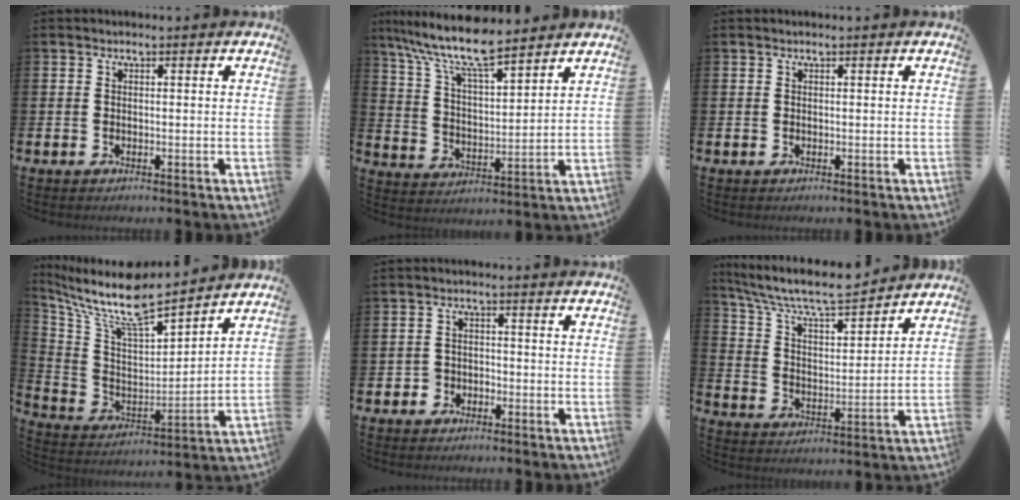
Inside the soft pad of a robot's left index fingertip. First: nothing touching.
{"total": 9.9, "force": [8.6, 1.3, 4.7], "torque": [-0.126, -0.038, 0.151]}
{"total": 0.0}
{"total": 10.4, "force": [9.2, 2.0, 4.5], "torque": [-0.124, -0.062, 0.153]}
{"total": 2.1, "force": [-1.6, 1.4, -0.1], "torque": [-0.012, 0.005, -0.036]}
{"total": 8.0, "force": [7.5, 1.2, 2.6], "torque": [-0.089, -0.051, 0.129]}